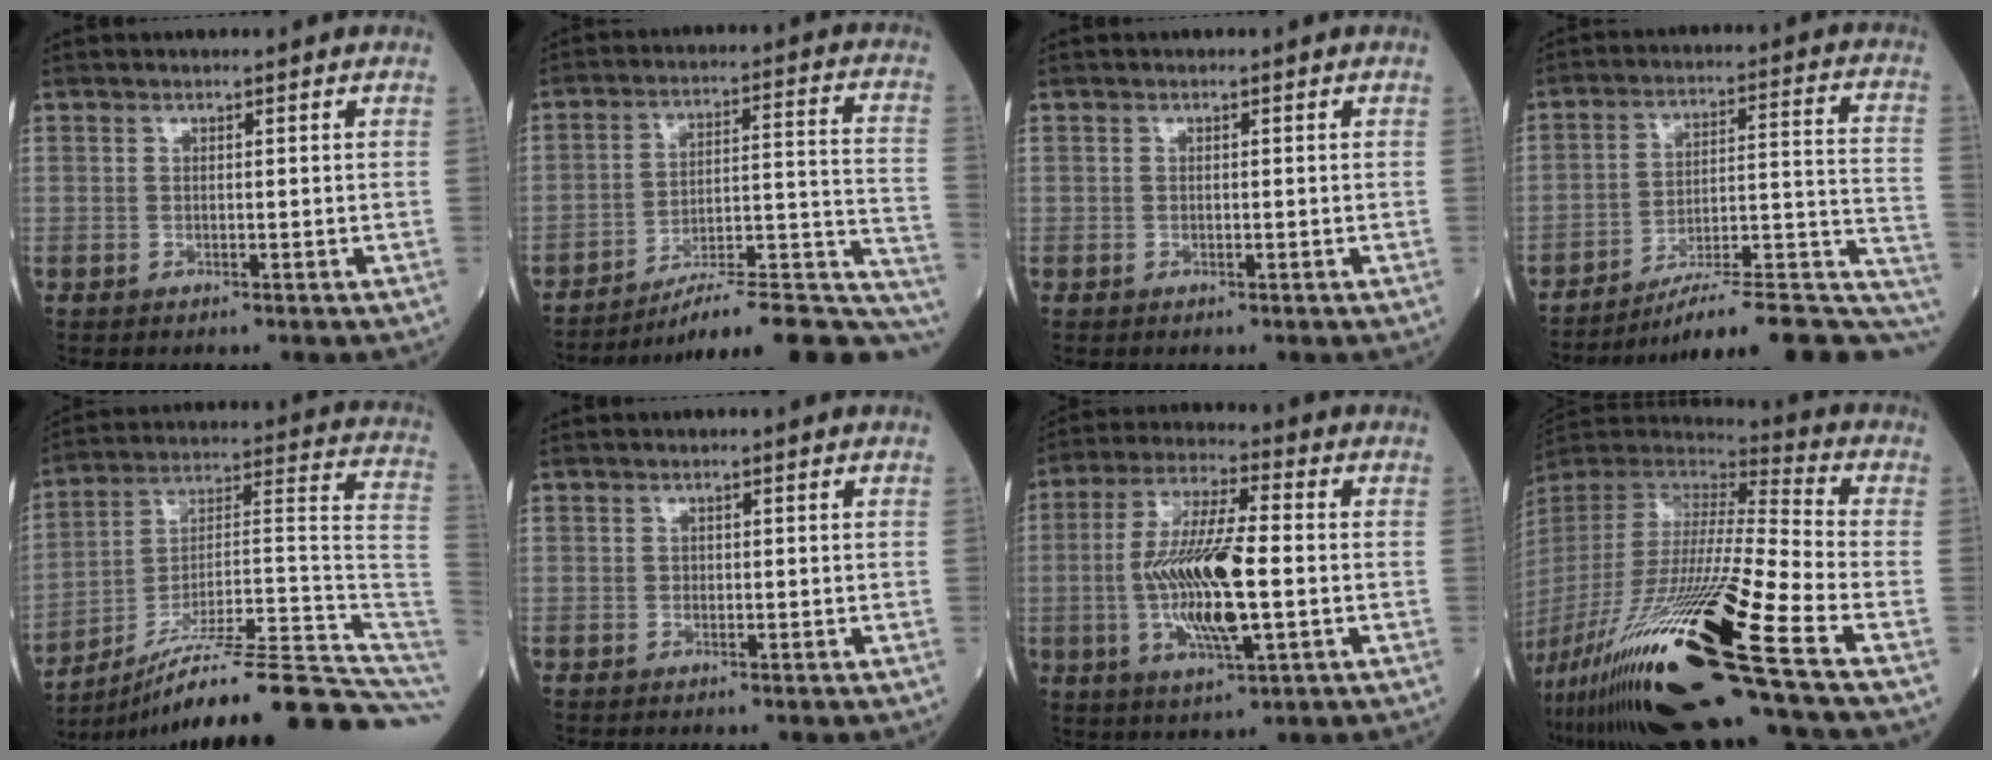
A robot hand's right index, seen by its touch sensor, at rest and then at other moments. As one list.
[{"total": 23.2, "force": [-21.2, 1.3, 9.4], "torque": [-0.054, 0.026, -0.291]}, {"total": 0.0}, {"total": 21.4, "force": [-17.8, 1.9, 11.7], "torque": [-0.092, 0.031, -0.252]}, {"total": 25.9, "force": [-20.5, 0.2, 15.8], "torque": [-0.142, 0.035, -0.311]}, {"total": 0.0}, {"total": 13.9, "force": [-1.7, 2.6, 13.5], "torque": [-0.270, -0.004, -0.028]}, {"total": 33.4, "force": [-18.8, 1.1, 27.5], "torque": [-0.552, -0.072, -0.349]}]